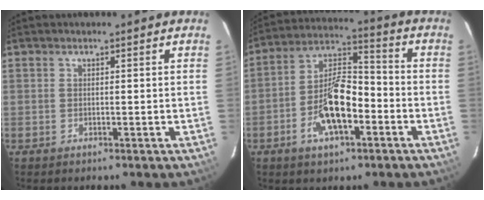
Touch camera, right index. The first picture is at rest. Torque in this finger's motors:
{"motor_torque": [1.38, -0.76, 1.05, 0.21]}